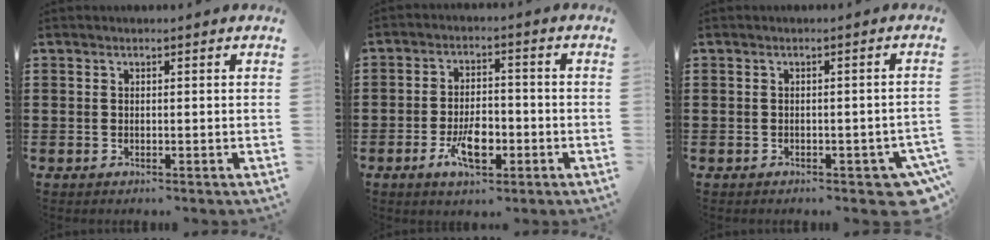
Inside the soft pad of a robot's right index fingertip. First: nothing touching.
{"total": 6.5, "force": [-2.6, 3.0, 5.2], "torque": [-0.093, 0.000, -0.048]}
{"total": 2.2, "force": [-1.8, 0.5, 1.0], "torque": [-0.017, 0.001, -0.036]}